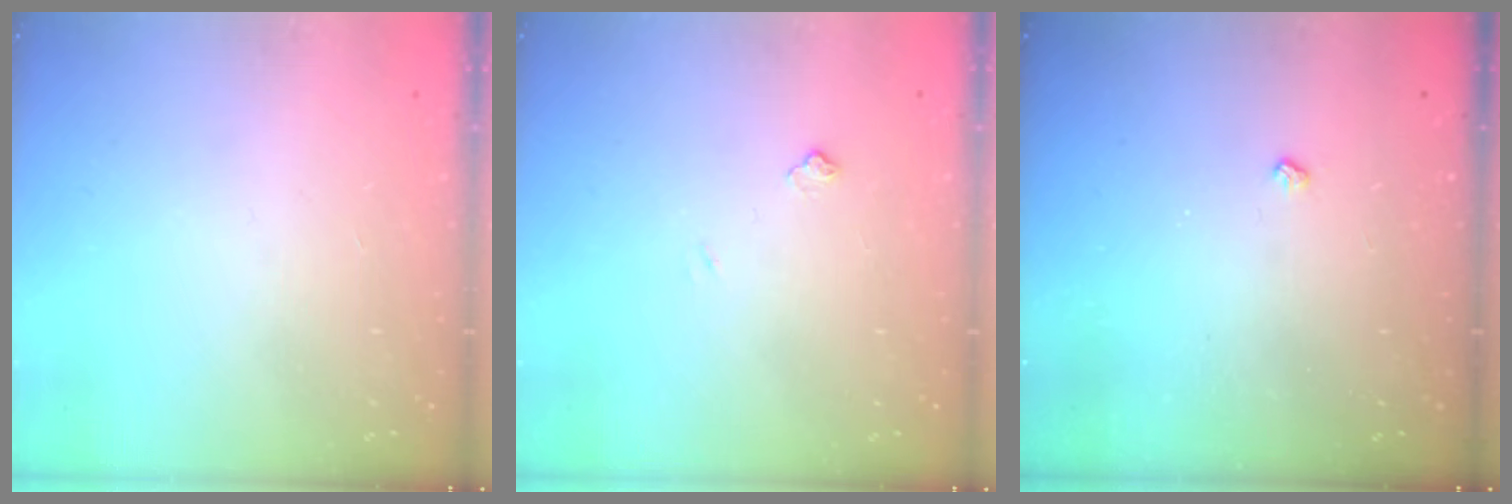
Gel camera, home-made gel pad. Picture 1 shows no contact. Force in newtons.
{"total": 4.7, "press": 4.7, "slide": 0.6}
{"total": 2.5, "press": 2.4, "slide": 0.5}